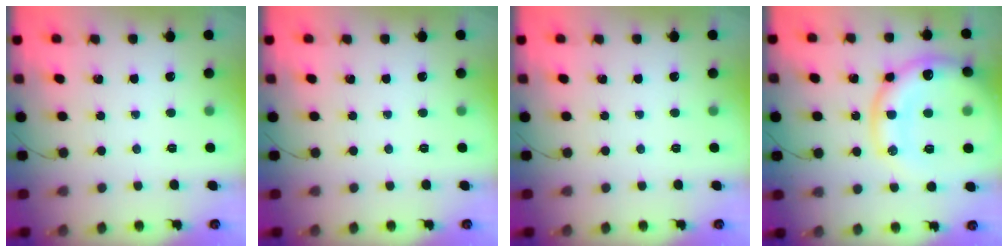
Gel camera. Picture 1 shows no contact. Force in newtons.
{"total": 0.0}
{"total": 0.0}
{"total": 21.9, "press": 21.7, "slide": 3.0}